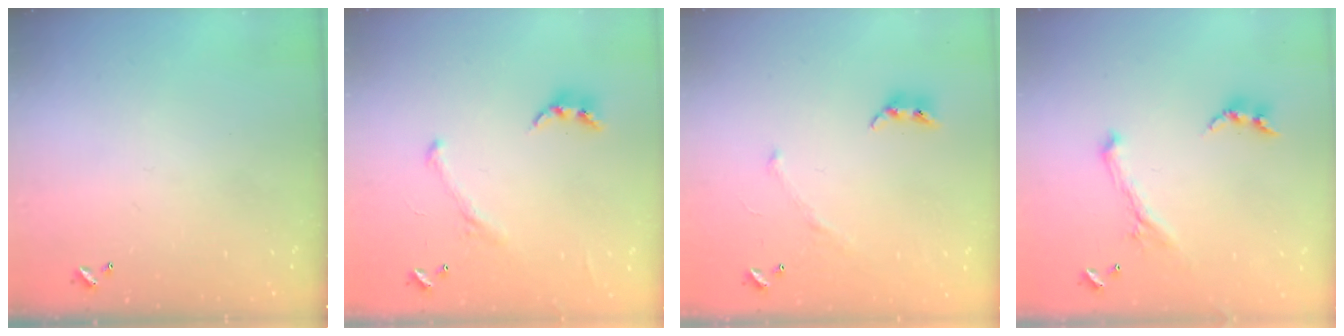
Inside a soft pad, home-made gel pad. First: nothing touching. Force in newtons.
{"total": 1.6, "press": 1.4, "slide": 0.8}
{"total": 3.2, "press": 3.0, "slide": 1.0}
{"total": 0.0}